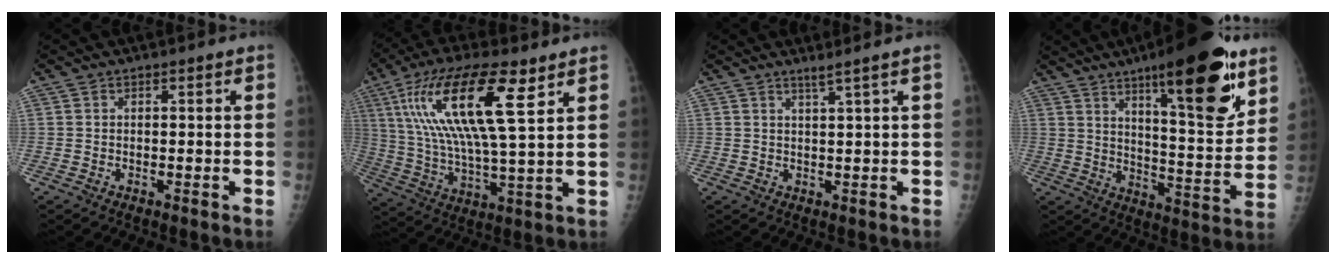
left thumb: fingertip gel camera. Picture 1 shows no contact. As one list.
[{"total": 20.3, "force": [8.6, 4.8, 17.8], "torque": [-0.347, -0.017, 0.152]}, {"total": 2.2, "force": [1.4, -1.0, 1.3], "torque": [-0.034, -0.019, 0.032]}, {"total": 21.7, "force": [12.6, 5.5, 16.8], "torque": [-0.214, -0.069, 0.192]}]